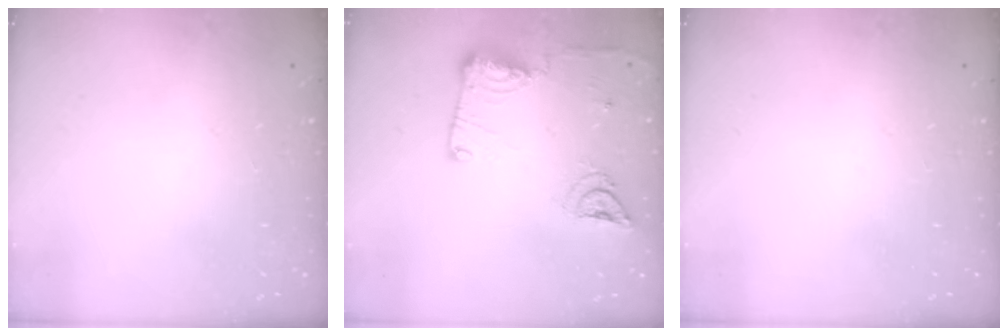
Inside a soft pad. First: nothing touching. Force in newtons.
{"total": 13.5, "press": 13.4, "slide": 1.7}
{"total": 0.0}